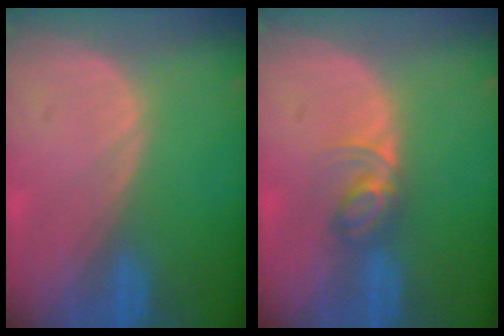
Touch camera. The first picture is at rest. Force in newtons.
{"total": 3.9, "press": 3.8, "slide": 0.5}